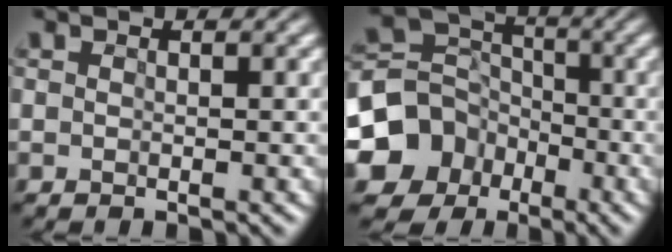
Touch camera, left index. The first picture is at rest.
{"total": 9.6, "force": [-4.6, 7.9, 2.8], "torque": [-0.093, -0.014, -0.093]}